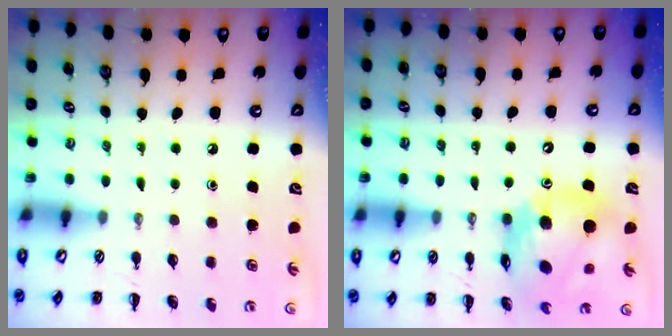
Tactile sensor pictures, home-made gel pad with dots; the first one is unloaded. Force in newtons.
{"total": 14.4, "press": 13.8, "slide": 4.1}